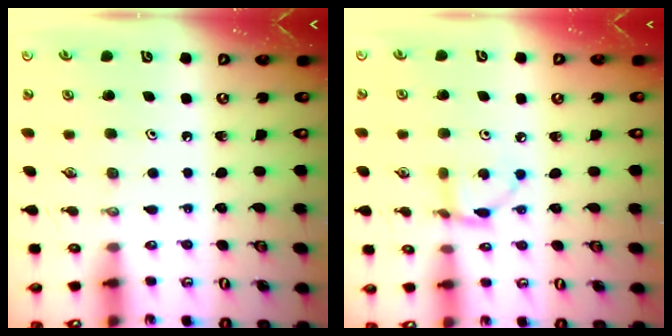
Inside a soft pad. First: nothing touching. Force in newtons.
{"total": 3.9, "press": 3.9, "slide": 0.1}